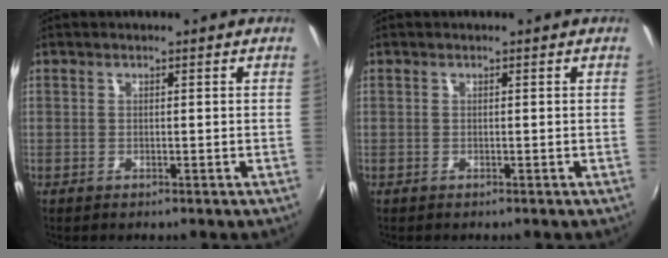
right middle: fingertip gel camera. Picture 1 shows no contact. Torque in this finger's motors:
{"motor_torque": [-0.19, -0.03, -0.01, -0.01]}